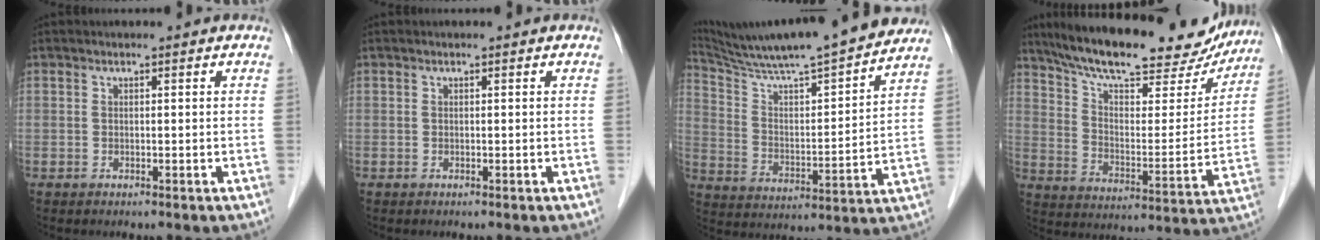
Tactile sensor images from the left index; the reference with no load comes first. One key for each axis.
{"total": 0.0}
{"total": 22.3, "fx": 19.9, "fy": 0.6, "fz": 10.1, "tx": -0.170, "ty": -0.002, "tz": 0.308}
{"total": 25.8, "fx": 21.9, "fy": 6.6, "fz": 11.9, "tx": -0.186, "ty": 0.004, "tz": 0.306}